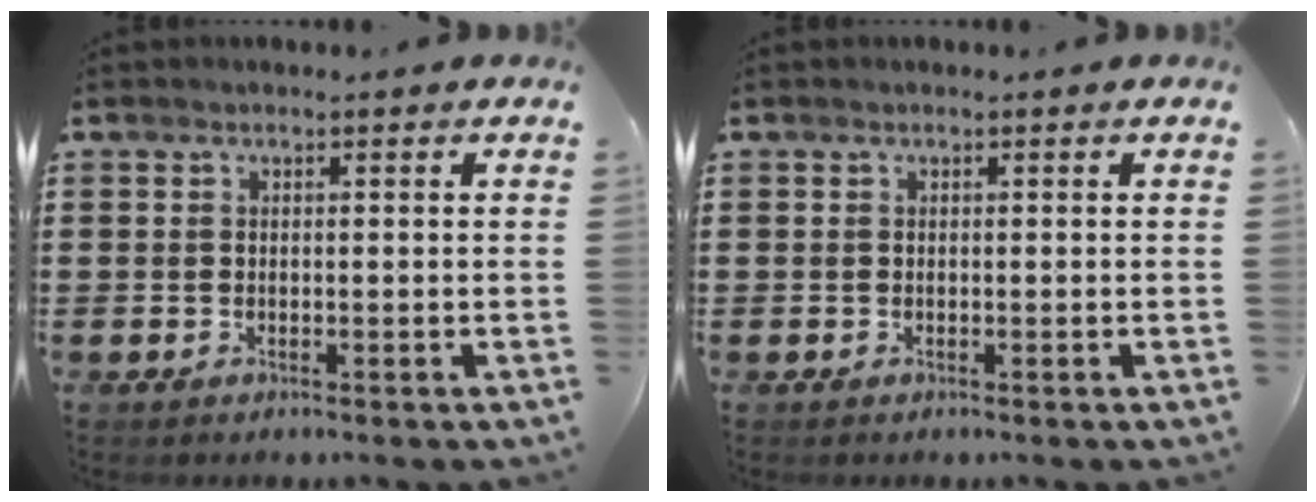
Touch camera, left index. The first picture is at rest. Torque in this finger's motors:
{"motor_torque": [0.00, 0.00, 0.00, -0.01]}